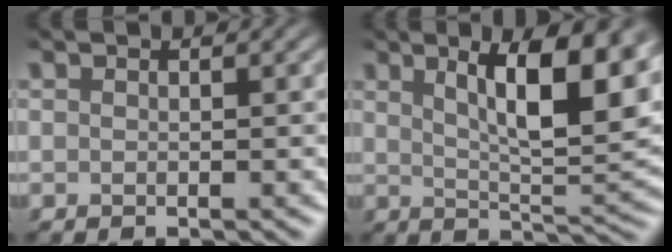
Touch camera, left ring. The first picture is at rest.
{"total": 10.4, "force": [4.0, 2.9, 9.2], "torque": [-0.128, -0.004, 0.067]}